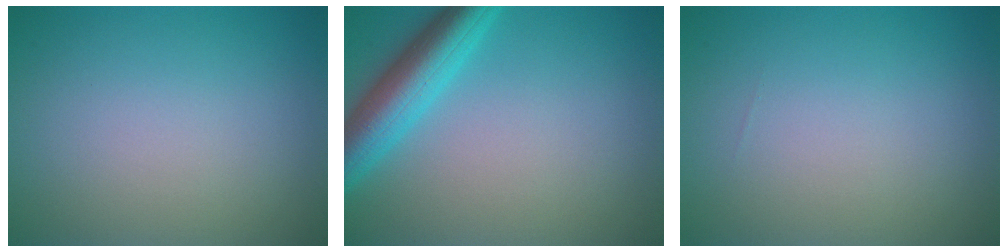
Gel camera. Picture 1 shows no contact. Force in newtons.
{"total": 5.7, "press": 5.7, "slide": 0.2}
{"total": 0.0}